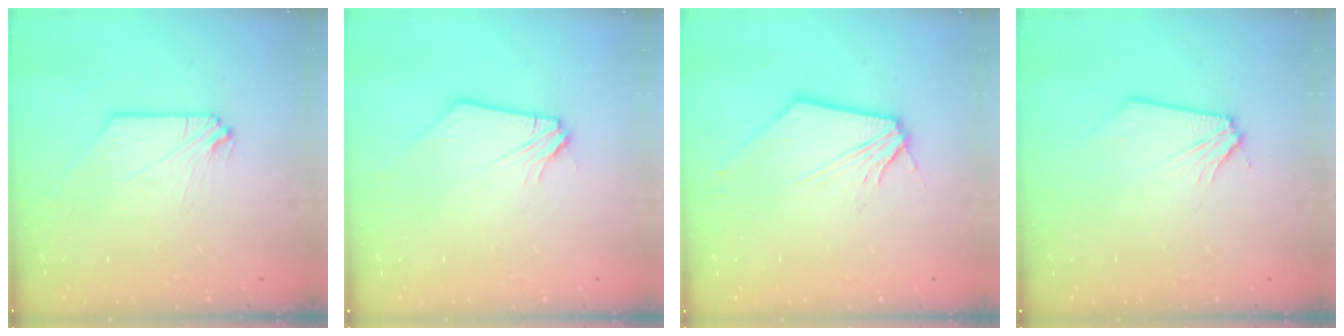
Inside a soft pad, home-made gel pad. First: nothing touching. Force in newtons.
{"total": 1.2, "press": 1.2, "slide": 0.1}
{"total": 1.8, "press": 1.8, "slide": 0.3}
{"total": 0.0}